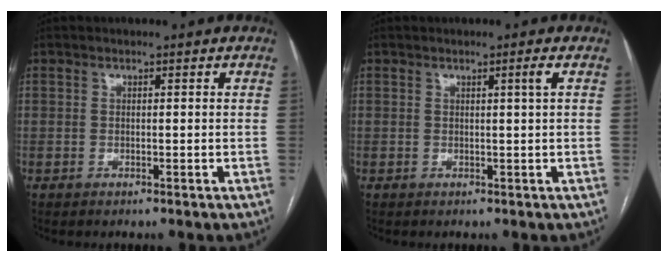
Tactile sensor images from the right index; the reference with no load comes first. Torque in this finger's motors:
{"motor_torque": [0.24, 0.03, 0.08, 0.02]}